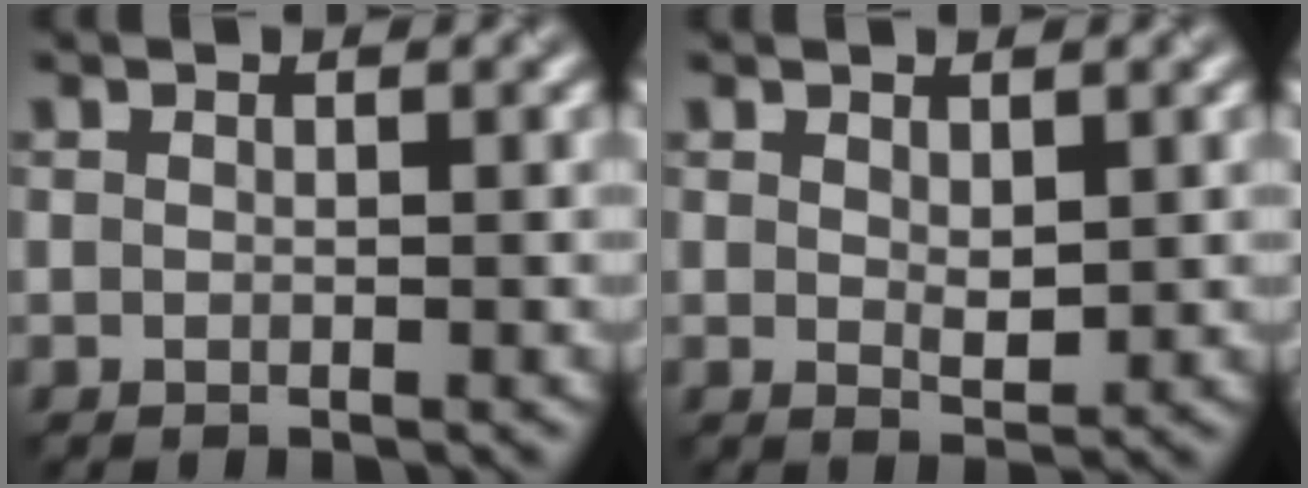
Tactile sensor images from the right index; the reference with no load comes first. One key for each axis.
{"total": 1.6, "fx": 0.6, "fy": 0.8, "fz": 1.2, "tx": -0.022, "ty": -0.005, "tz": 0.017}